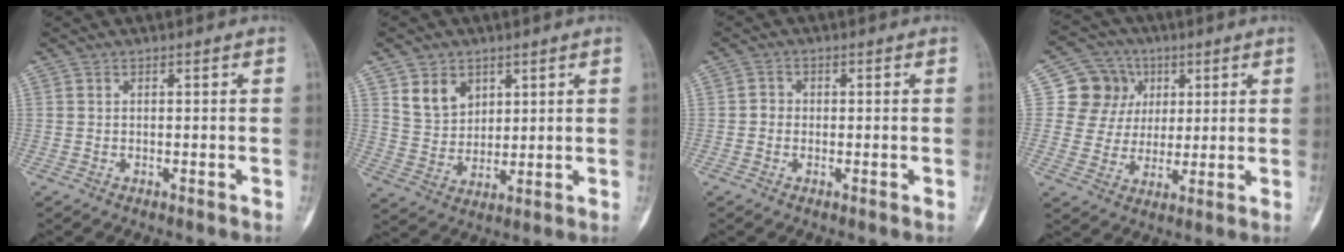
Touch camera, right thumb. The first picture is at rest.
{"total": 7.6, "force": [3.9, 5.6, 3.3], "torque": [-0.033, -0.027, 0.081]}
{"total": 1.8, "force": [-0.2, 1.6, 0.7], "torque": [0.003, 0.006, -0.010]}
{"total": 10.1, "force": [3.0, 9.4, 2.1], "torque": [0.011, 0.001, 0.051]}